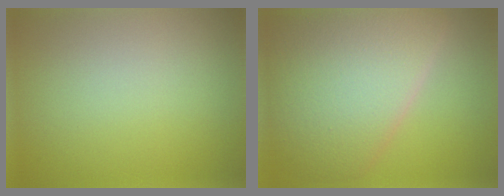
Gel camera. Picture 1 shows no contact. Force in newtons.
{"total": 9.6, "press": 9.6, "slide": 0.5}